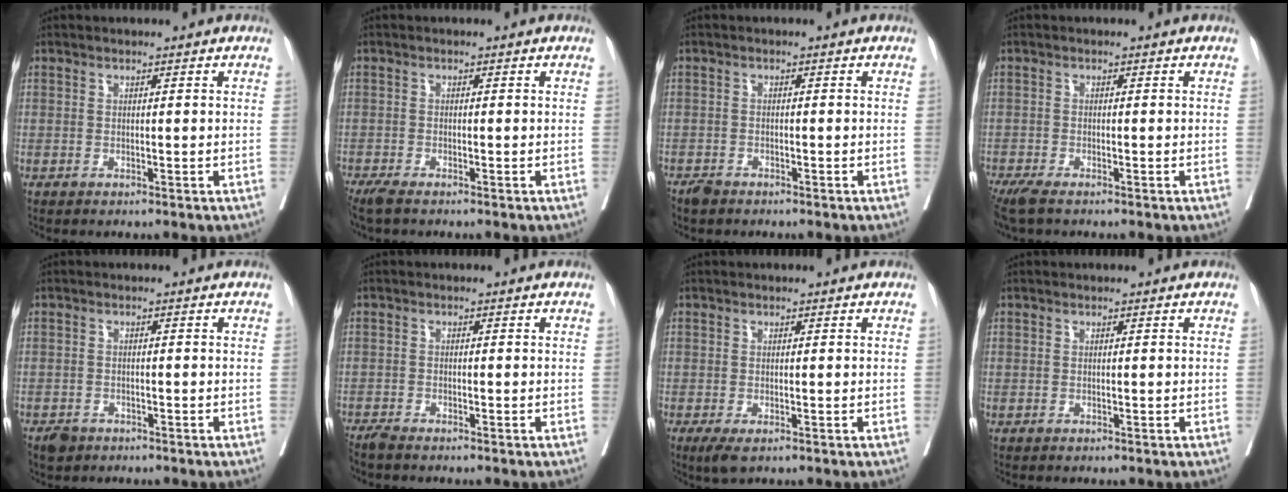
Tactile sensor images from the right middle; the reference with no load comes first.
{"total": 2.8, "force": [-2.3, 0.4, 1.4], "torque": [-0.027, -0.009, -0.043]}
{"total": 1.3, "force": [-1.2, 0.6, 0.2], "torque": [-0.007, 0.000, -0.021]}
{"total": 3.6, "force": [-2.9, 0.5, 2.0], "torque": [-0.038, -0.012, -0.053]}
{"total": 2.1, "force": [-1.5, 1.5, 0.3], "torque": [-0.009, 0.004, -0.023]}
{"total": 1.7, "force": [-1.6, 0.0, 0.4], "torque": [-0.008, -0.004, -0.032]}
{"total": 2.3, "force": [-1.3, 0.7, 1.7], "torque": [-0.026, -0.006, -0.017]}
{"total": 0.0}